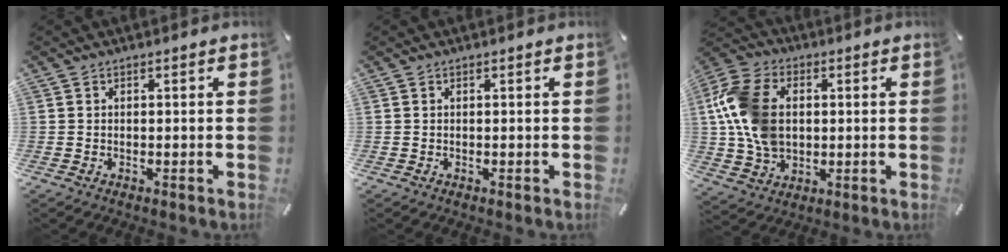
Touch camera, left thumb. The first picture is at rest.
{"total": 0.0}
{"total": 15.1, "force": [1.1, 11.7, 9.4], "torque": [-0.208, 0.016, 0.021]}